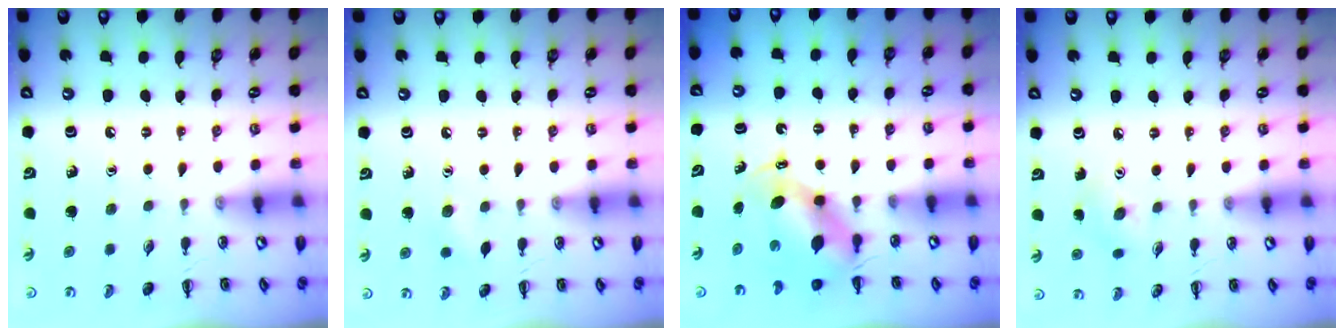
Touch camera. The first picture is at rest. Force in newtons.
{"total": 5.0, "press": 4.9, "slide": 1.0}
{"total": 5.5, "press": 5.3, "slide": 1.6}
{"total": 5.6, "press": 5.4, "slide": 1.6}